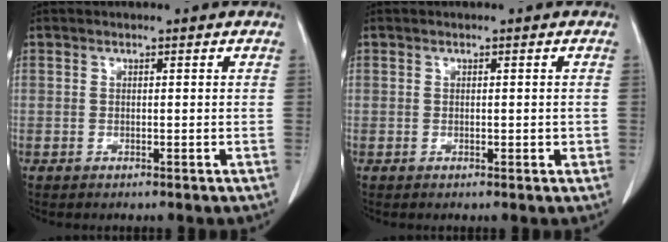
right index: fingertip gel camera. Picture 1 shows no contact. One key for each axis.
{"total": 1.0, "fx": -0.1, "fy": 0.6, "fz": 0.8, "tx": -0.008, "ty": 0.001, "tz": -0.001}